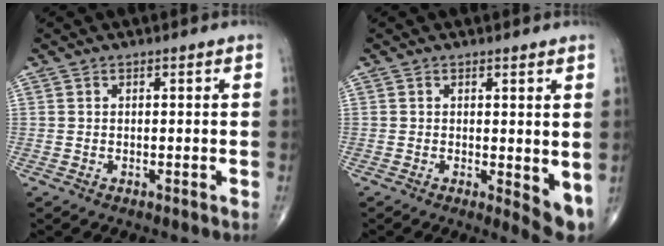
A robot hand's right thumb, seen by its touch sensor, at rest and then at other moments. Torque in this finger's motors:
{"motor_torque": [-0.31, 0.63, 0.30, 0.13, 0.02]}